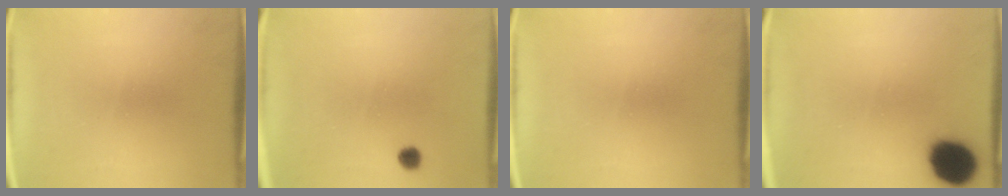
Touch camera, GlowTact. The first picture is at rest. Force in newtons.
{"total": 1.8}
{"total": 0.0}
{"total": 14.8}